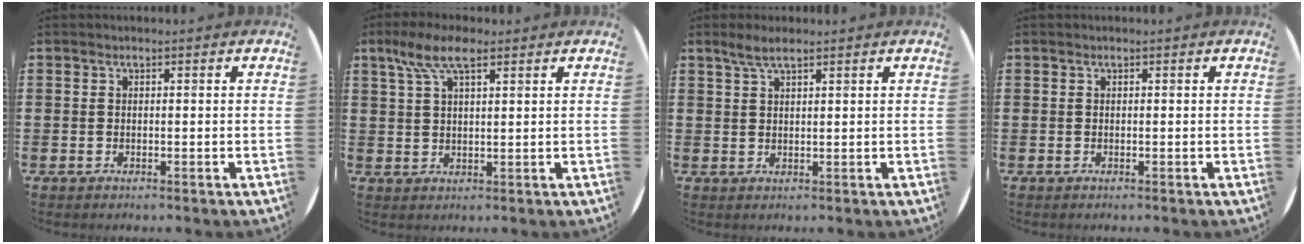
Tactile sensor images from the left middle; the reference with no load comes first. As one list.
[{"total": 6.4, "force": [3.9, 2.2, 4.6], "torque": [-0.099, 0.009, 0.069]}, {"total": 2.6, "force": [2.0, 0.5, 1.6], "torque": [-0.033, 0.005, 0.036]}, {"total": 0.0}]